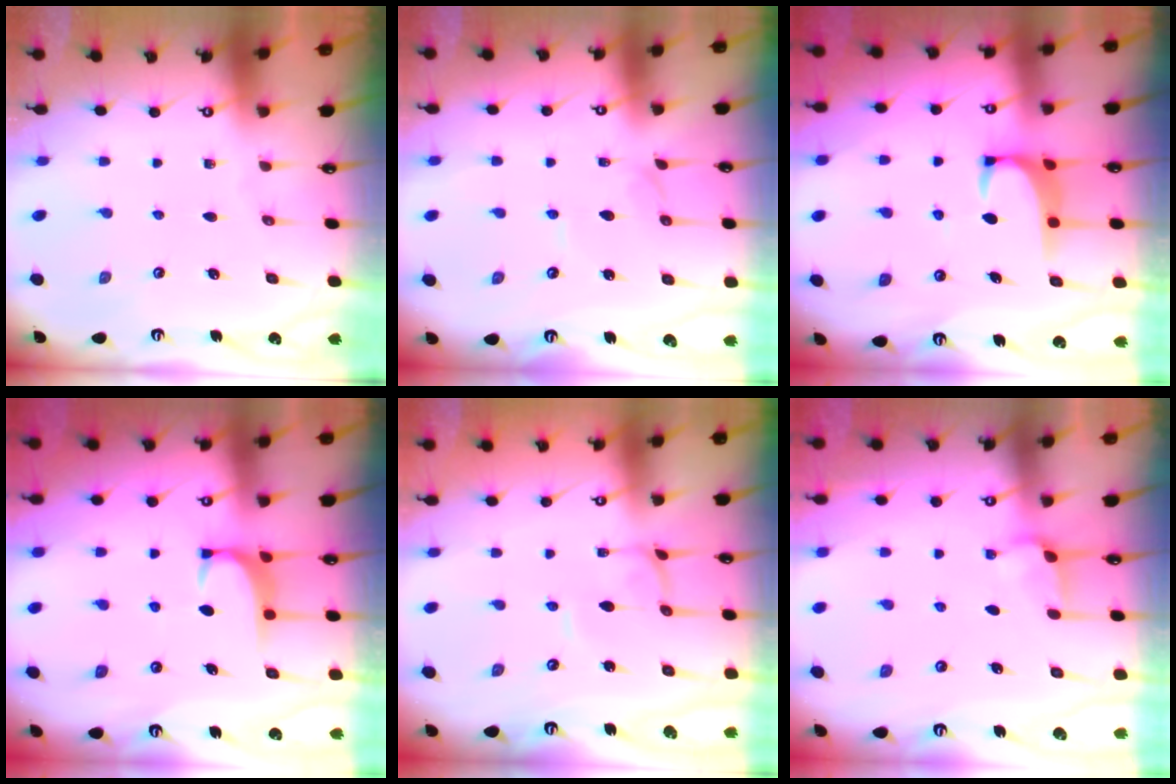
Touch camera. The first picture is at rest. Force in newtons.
{"total": 1.8, "press": 1.8, "slide": 0.1}
{"total": 1.9, "press": 1.9, "slide": 0.3}
{"total": 1.8, "press": 1.7, "slide": 0.4}
{"total": 2.0, "press": 2.0, "slide": 0.1}
{"total": 2.9, "press": 2.8, "slide": 0.6}